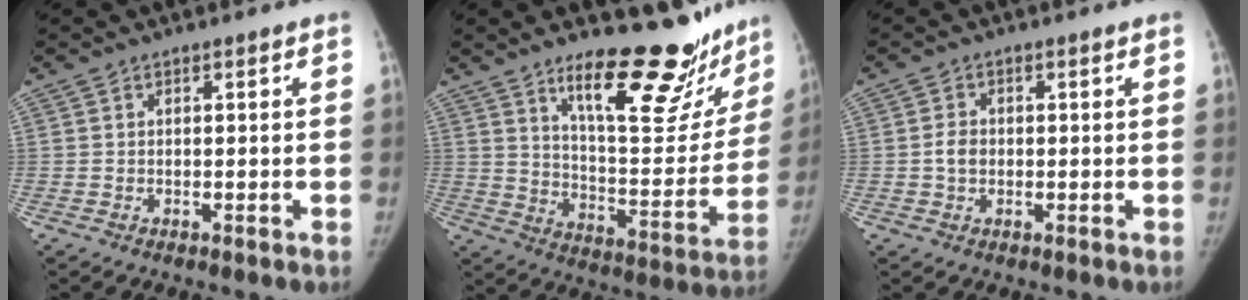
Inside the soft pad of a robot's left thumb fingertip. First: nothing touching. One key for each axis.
{"total": 22.4, "fx": 16.6, "fy": 7.4, "fz": 13.1, "tx": -0.131, "ty": -0.118, "tz": 0.245}
{"total": 2.6, "fx": -0.1, "fy": 2.0, "fz": 1.6, "tx": -0.027, "ty": 0.007, "tz": -0.004}